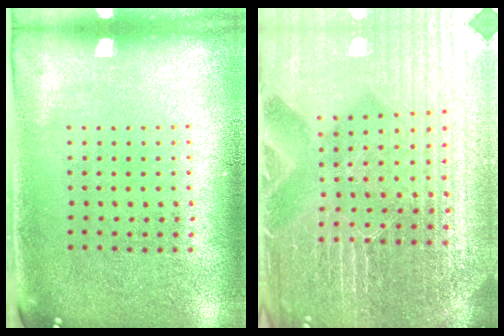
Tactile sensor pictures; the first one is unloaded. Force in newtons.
{"total": 5.8, "press": 5.3, "slide": 2.3}